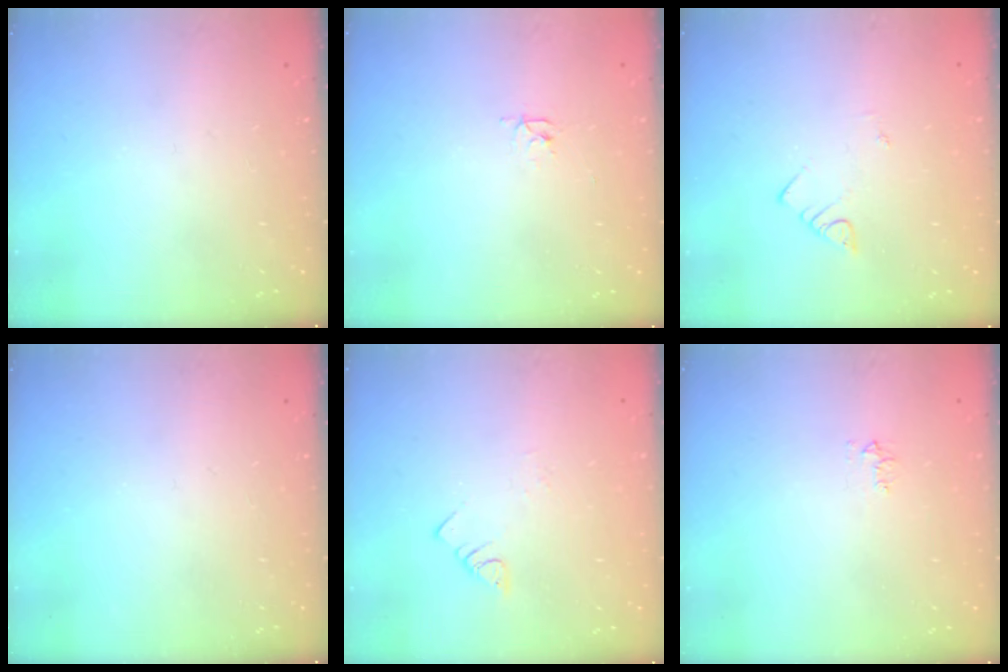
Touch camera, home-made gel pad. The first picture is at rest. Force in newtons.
{"total": 2.4, "press": 2.4, "slide": 0.3}
{"total": 2.1, "press": 2.1, "slide": 0.4}
{"total": 0.0}
{"total": 2.5, "press": 2.5, "slide": 0.4}
{"total": 3.8, "press": 3.7, "slide": 0.7}